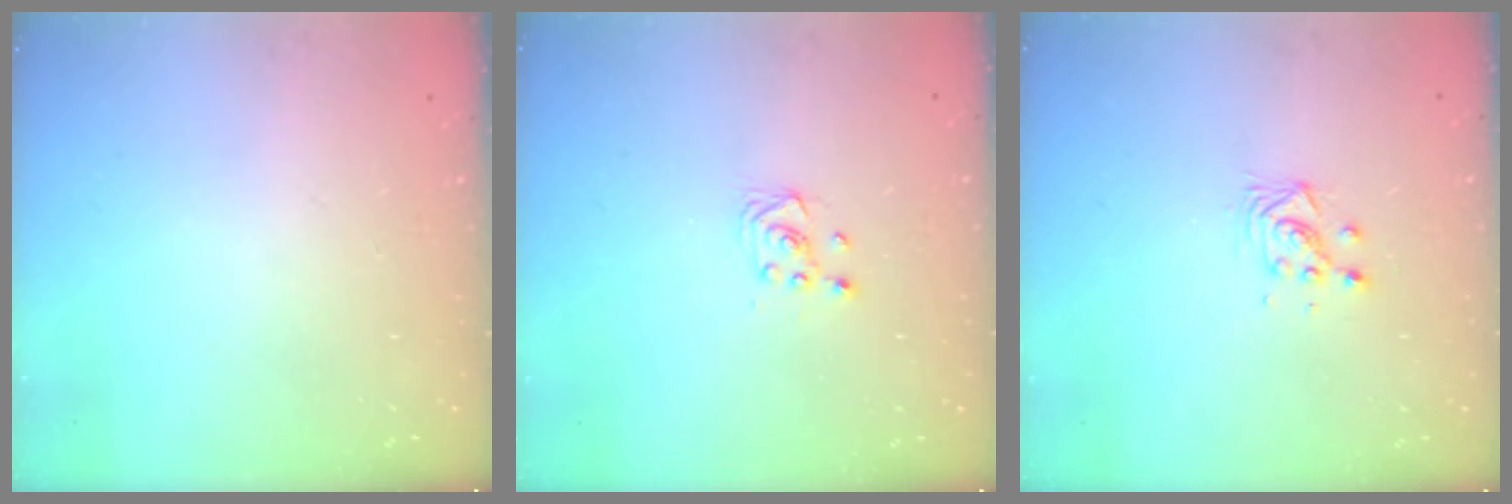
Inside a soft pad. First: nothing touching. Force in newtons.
{"total": 2.6, "press": 2.4, "slide": 1.0}
{"total": 3.7, "press": 3.7, "slide": 0.3}